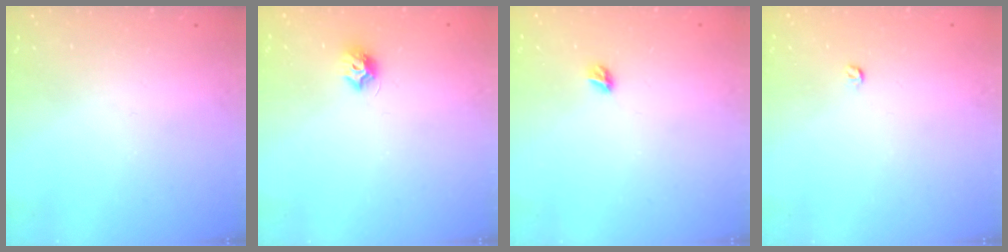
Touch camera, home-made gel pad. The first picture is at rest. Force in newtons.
{"total": 7.1, "press": 7.1, "slide": 0.5}
{"total": 5.1, "press": 5.1, "slide": 0.5}
{"total": 3.0, "press": 2.9, "slide": 0.4}